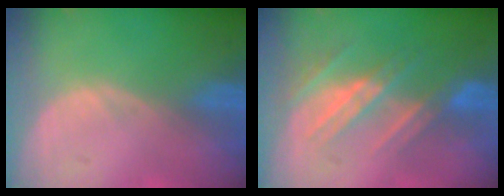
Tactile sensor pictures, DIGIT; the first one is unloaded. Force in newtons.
{"total": 7.8, "press": 7.2, "slide": 2.9}